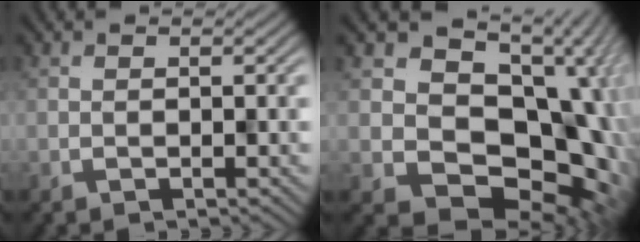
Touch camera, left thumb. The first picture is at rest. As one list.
[{"total": 14.5, "force": [0.8, 11.3, 9.1], "torque": [-0.097, -0.036, 0.046]}]